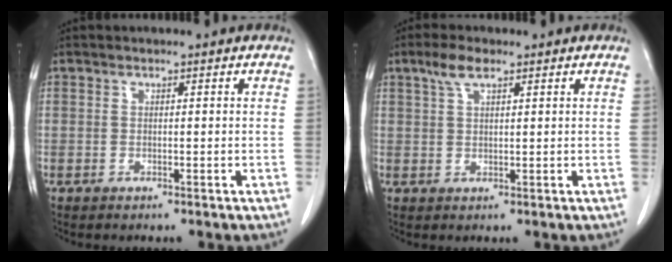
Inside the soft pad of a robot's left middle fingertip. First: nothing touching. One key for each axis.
{"total": 3.4, "fx": 2.2, "fy": 0.9, "fz": 2.5, "tx": -0.058, "ty": 0.009, "tz": 0.046}